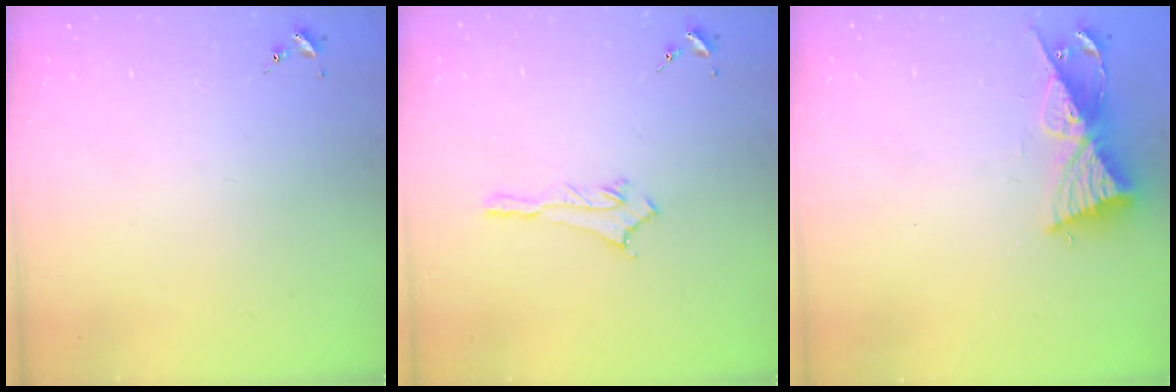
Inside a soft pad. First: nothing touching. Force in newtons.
{"total": 3.0, "press": 2.9, "slide": 0.3}
{"total": 9.9, "press": 9.9, "slide": 0.6}